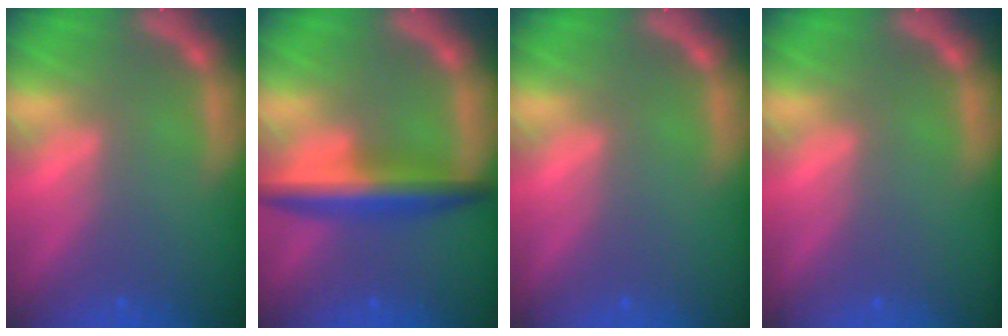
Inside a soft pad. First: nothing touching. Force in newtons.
{"total": 5.5}
{"total": 0.0}
{"total": 0.0}